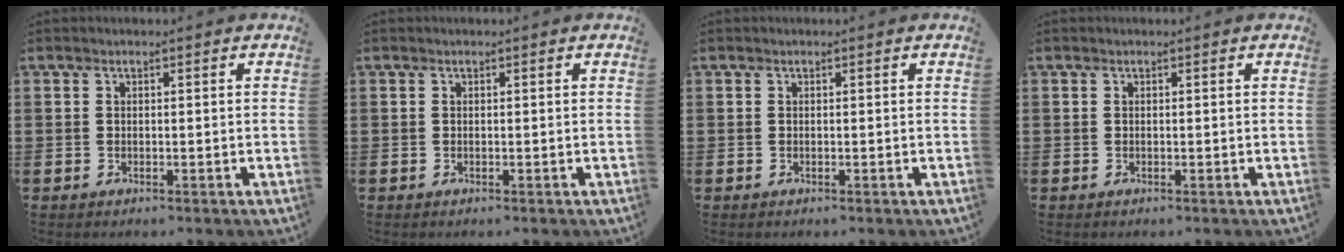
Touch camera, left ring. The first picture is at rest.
{"total": 0.0}
{"total": 0.0}
{"total": 0.0}